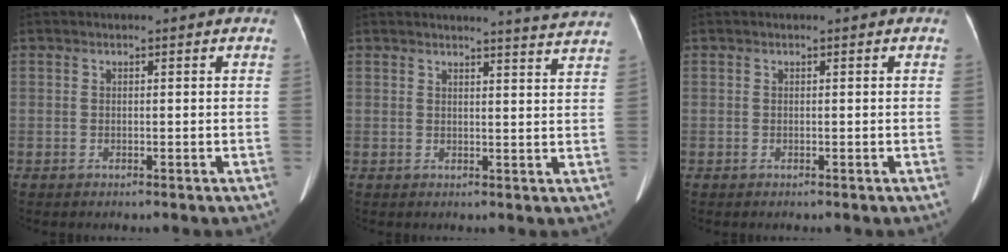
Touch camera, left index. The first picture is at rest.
{"total": 6.1, "force": [5.9, -1.2, 1.0], "torque": [-0.022, -0.023, 0.056]}
{"total": 0.0}